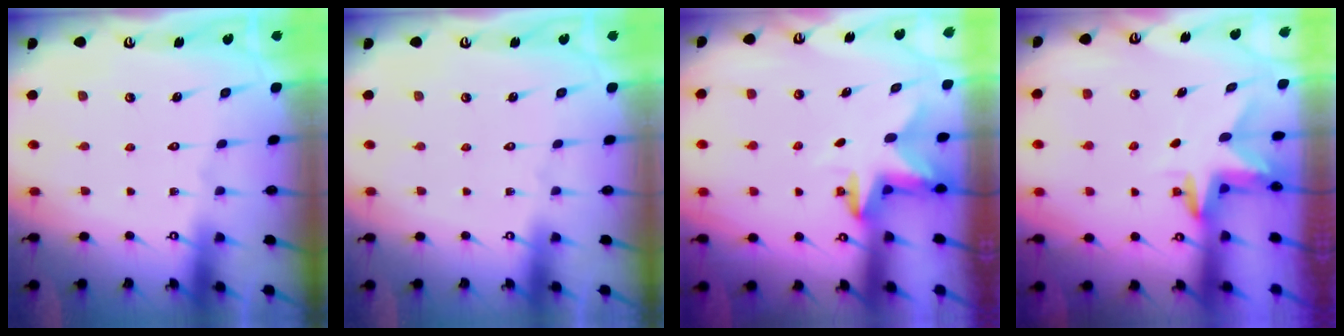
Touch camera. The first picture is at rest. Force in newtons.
{"total": 0.0}
{"total": 2.8, "press": 2.7, "slide": 0.5}
{"total": 3.0, "press": 3.0, "slide": 0.2}